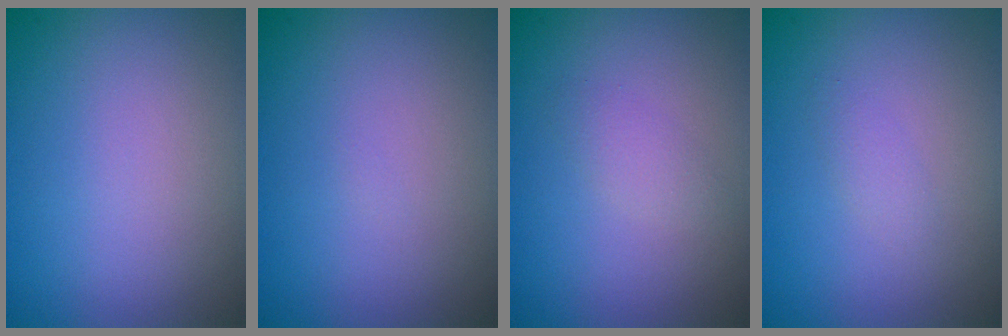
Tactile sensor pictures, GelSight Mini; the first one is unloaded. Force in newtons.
{"total": 0.0}
{"total": 1.2, "press": 1.2, "slide": 0.1}
{"total": 0.8, "press": 0.8, "slide": 0.1}